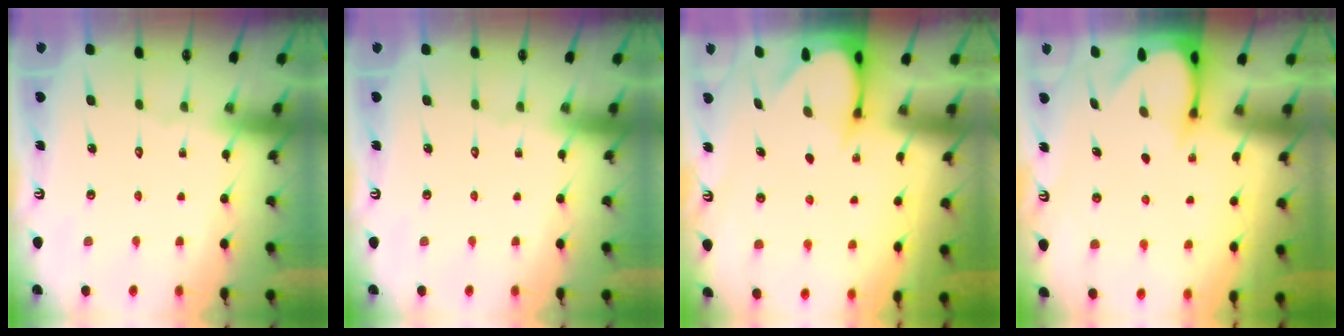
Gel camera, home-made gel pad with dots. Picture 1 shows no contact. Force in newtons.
{"total": 0.0}
{"total": 3.5, "press": 3.5, "slide": 0.3}
{"total": 3.4, "press": 3.4, "slide": 0.3}